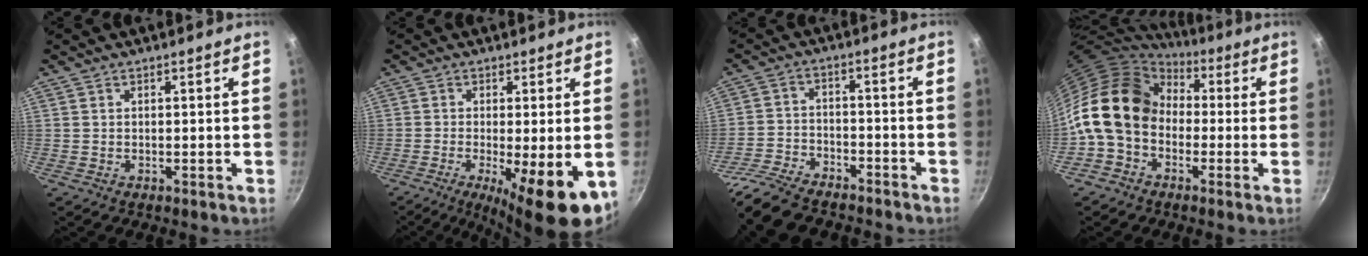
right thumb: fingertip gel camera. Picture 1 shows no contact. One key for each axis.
{"total": 11.9, "fx": -3.6, "fy": 3.0, "fz": 11.0, "tx": -0.166, "ty": -0.014, "tz": -0.048}
{"total": 14.2, "fx": -12.0, "fy": 5.0, "fz": 5.8, "tx": -0.115, "ty": 0.059, "tz": -0.219}
{"total": 16.9, "fx": 0.1, "fy": 13.1, "fz": 10.7, "tx": -0.177, "ty": 0.042, "tz": -0.017}